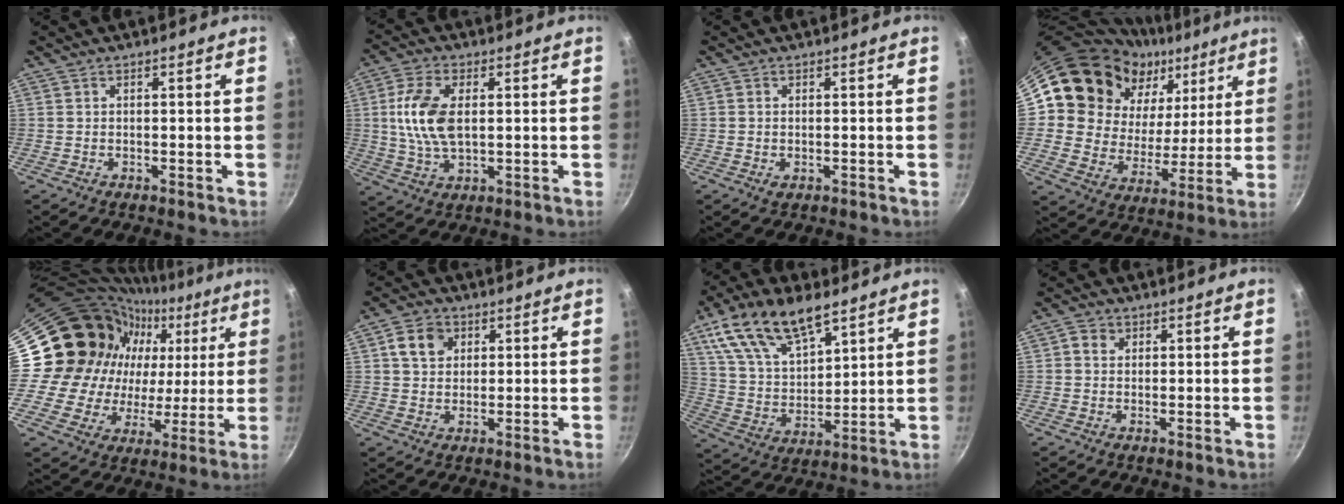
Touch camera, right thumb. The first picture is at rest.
{"total": 10.7, "force": [1.4, 5.8, 8.9], "torque": [-0.176, 0.003, 0.026]}
{"total": 1.0, "force": [-0.3, 0.6, 0.8], "torque": [-0.014, -0.001, -0.004]}
{"total": 18.9, "force": [11.7, 12.3, 8.1], "torque": [-0.097, -0.069, 0.198]}
{"total": 23.7, "force": [6.4, 19.0, 12.8], "torque": [-0.180, 0.015, 0.111]}
{"total": 6.2, "force": [2.1, 4.9, 3.1], "torque": [-0.035, 0.003, 0.033]}
{"total": 18.0, "force": [10.7, 8.7, 11.6], "torque": [-0.189, -0.034, 0.205]}
{"total": 2.3, "force": [0.8, 2.0, 1.0], "torque": [-0.005, 0.000, 0.009]}